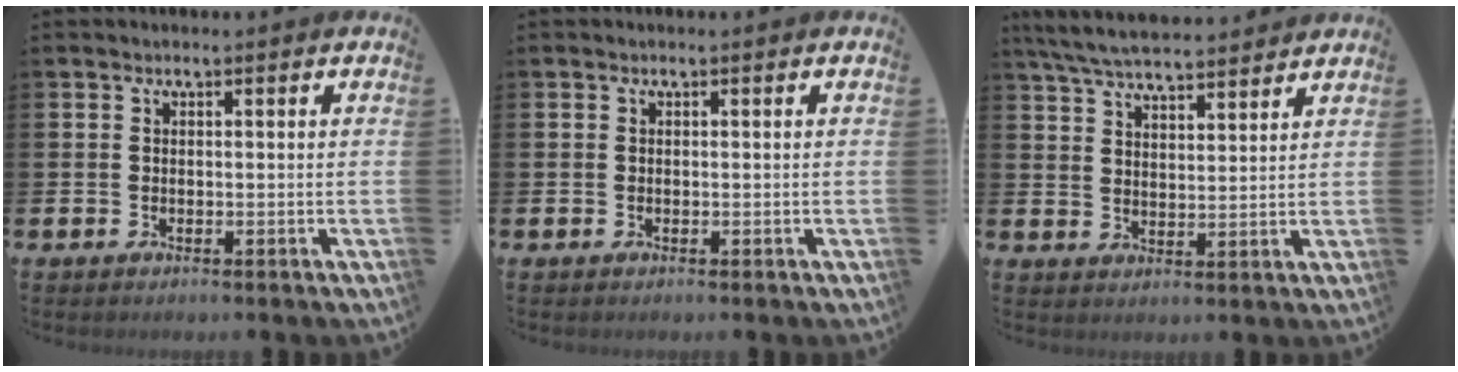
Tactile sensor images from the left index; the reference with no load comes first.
{"total": 0.0}
{"total": 6.1, "force": [5.9, 0.6, 1.4], "torque": [-0.052, -0.025, 0.108]}